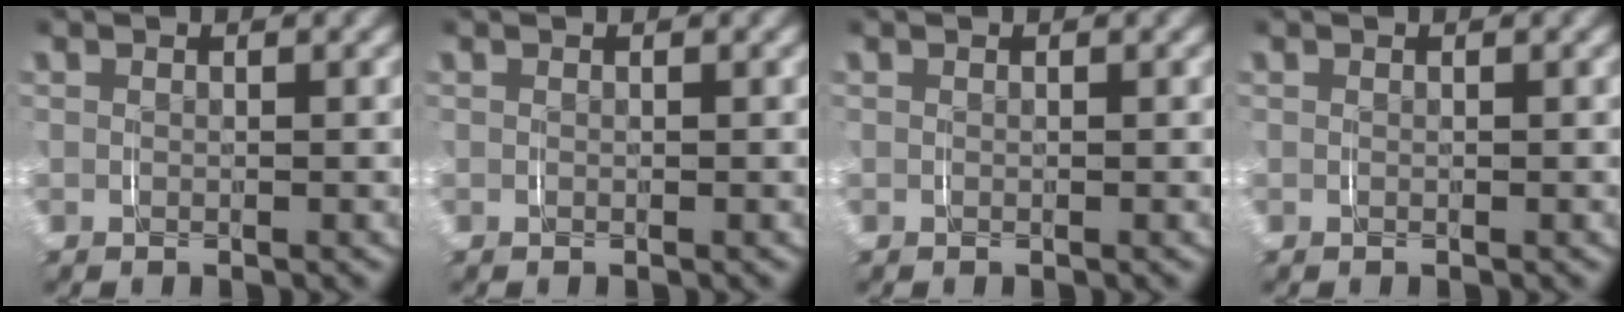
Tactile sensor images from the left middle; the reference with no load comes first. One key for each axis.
{"total": 0.0}
{"total": 0.0}
{"total": 0.0}